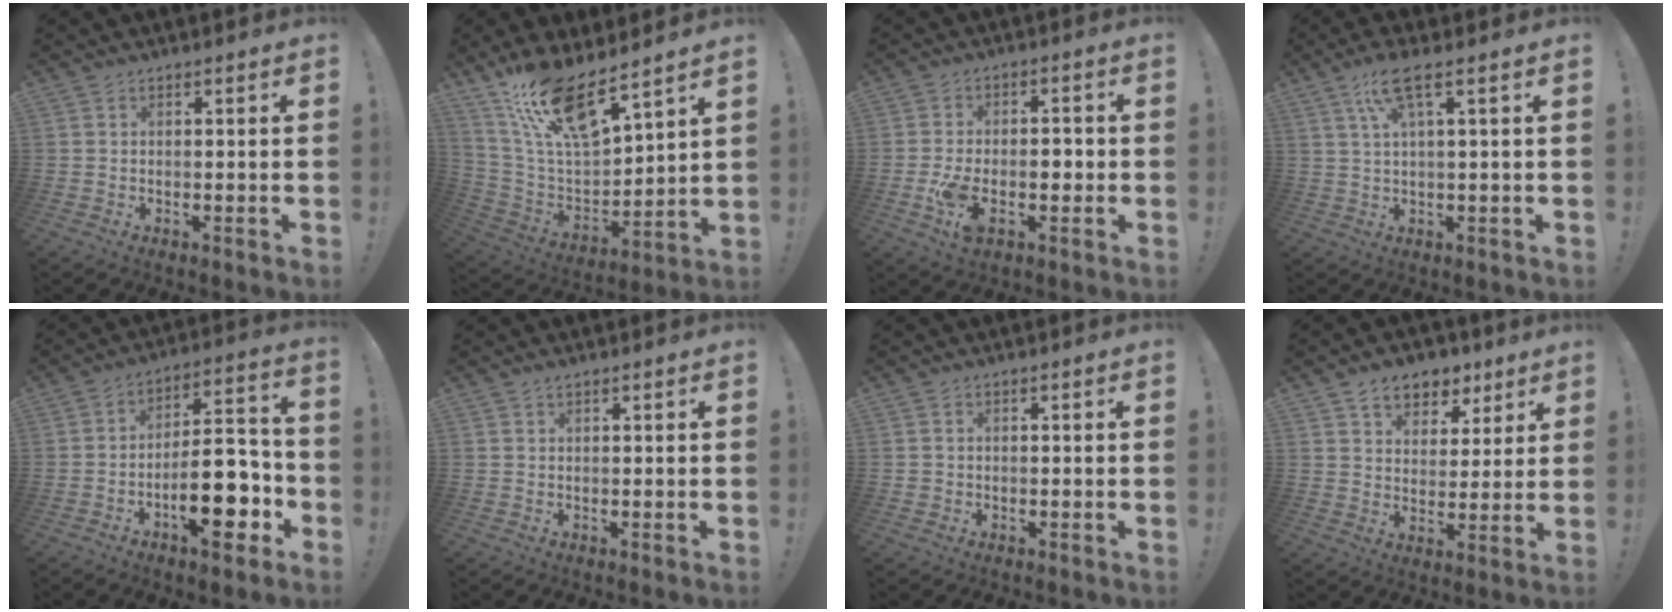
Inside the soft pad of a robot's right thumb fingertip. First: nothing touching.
{"total": 16.8, "force": [12.6, 5.0, 10.0], "torque": [-0.200, -0.086, 0.227]}
{"total": 8.6, "force": [-2.3, 5.1, 6.5], "torque": [-0.132, 0.005, -0.042]}
{"total": 7.7, "force": [3.3, 1.4, 6.8], "torque": [-0.131, 0.001, 0.058]}
{"total": 17.7, "force": [-7.1, 7.1, 14.6], "torque": [-0.207, 0.047, -0.111]}
{"total": 0.6, "force": [0.4, 0.2, 0.4], "torque": [-0.006, 0.000, 0.008]}
{"total": 1.2, "force": [-0.1, 1.2, 0.1], "torque": [-0.010, 0.006, -0.001]}
{"total": 9.0, "force": [5.9, 6.1, 3.1], "torque": [-0.043, -0.037, 0.112]}